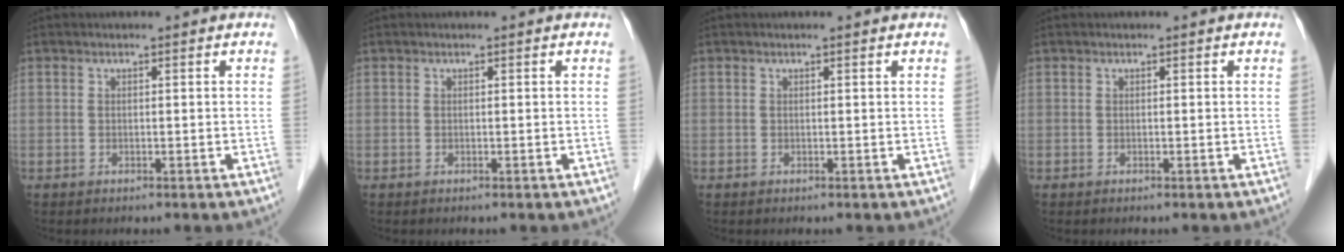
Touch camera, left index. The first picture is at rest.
{"total": 0.0}
{"total": 0.5, "force": [0.5, 0.0, 0.2], "torque": [-0.009, 0.002, 0.007]}
{"total": 0.0}